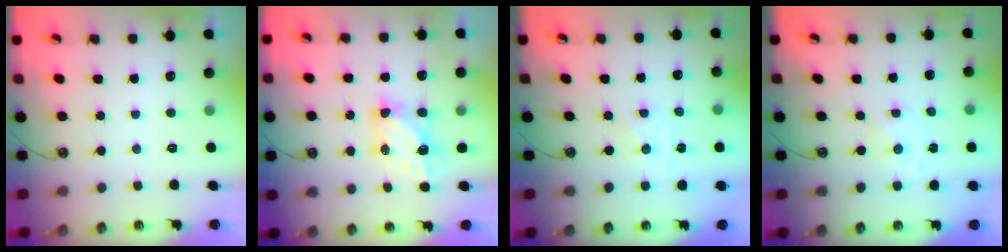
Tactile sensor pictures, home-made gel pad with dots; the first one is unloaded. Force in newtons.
{"total": 6.4, "press": 6.4, "slide": 0.4}
{"total": 0.0}
{"total": 0.0}